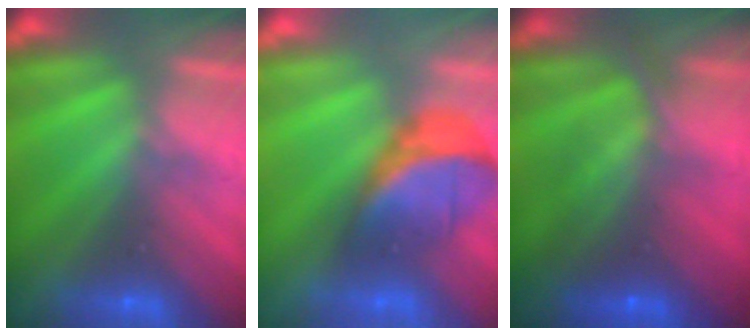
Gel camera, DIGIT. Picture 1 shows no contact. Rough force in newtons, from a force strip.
{"total": 2.9}
{"total": 7.4}